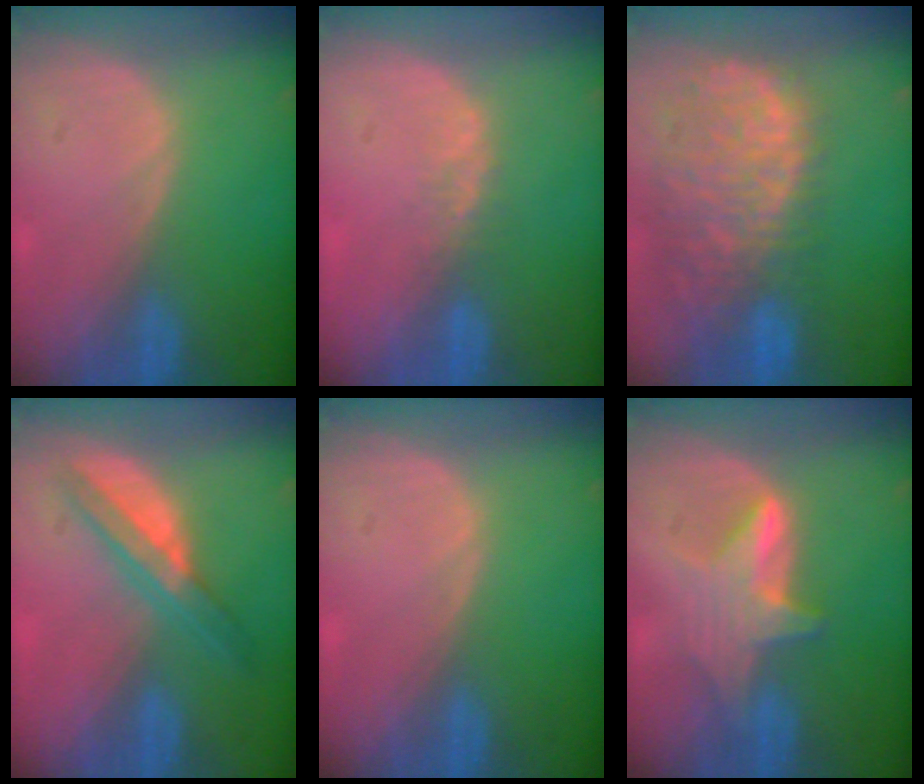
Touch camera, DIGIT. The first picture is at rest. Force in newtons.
{"total": 2.1, "press": 1.7, "slide": 1.2}
{"total": 13.5, "press": 11.0, "slide": 7.8}
{"total": 5.9, "press": 5.4, "slide": 2.3}
{"total": 0.0}
{"total": 5.9, "press": 5.8, "slide": 0.8}